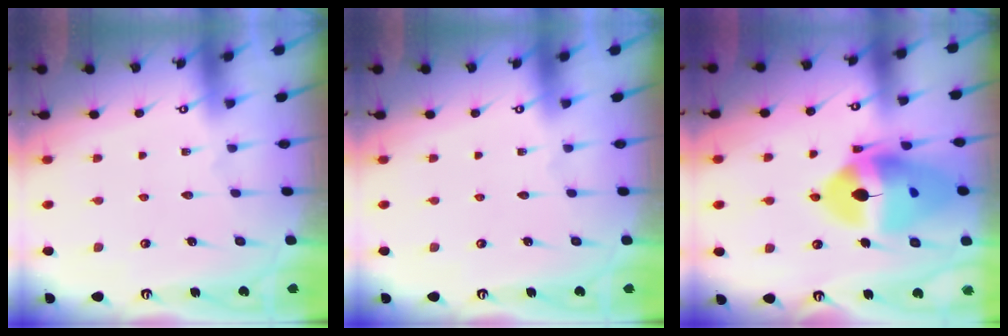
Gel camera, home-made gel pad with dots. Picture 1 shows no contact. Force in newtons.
{"total": 0.0}
{"total": 20.6, "press": 20.5, "slide": 2.4}